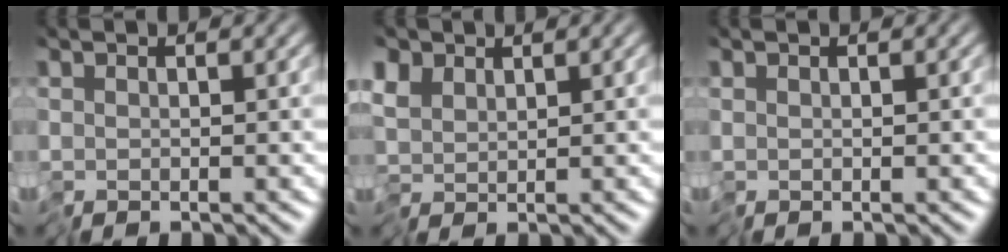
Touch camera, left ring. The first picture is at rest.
{"total": 1.7, "force": [0.6, 1.3, 0.9], "torque": [-0.018, 0.002, 0.006]}
{"total": 0.0}